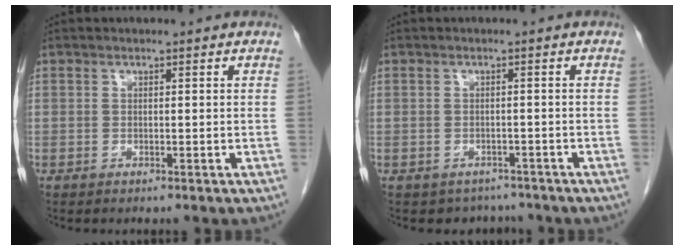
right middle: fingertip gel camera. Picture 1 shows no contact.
{"total": 3.4, "force": [-2.8, 1.9, -0.2], "torque": [0.006, 0.009, -0.038]}